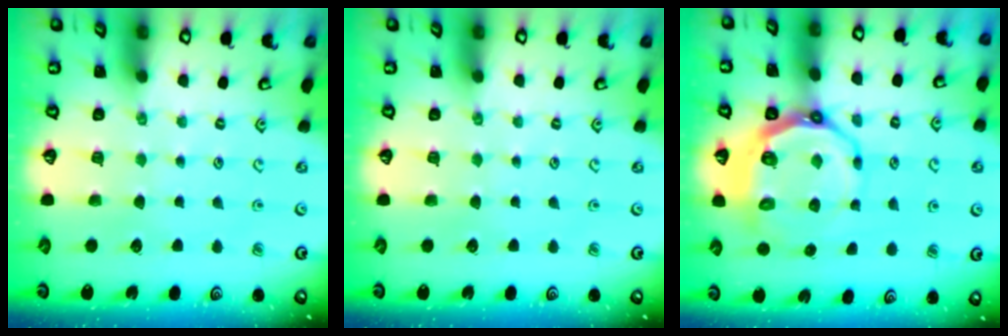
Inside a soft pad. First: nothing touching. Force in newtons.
{"total": 0.0}
{"total": 8.7, "press": 7.9, "slide": 3.8}